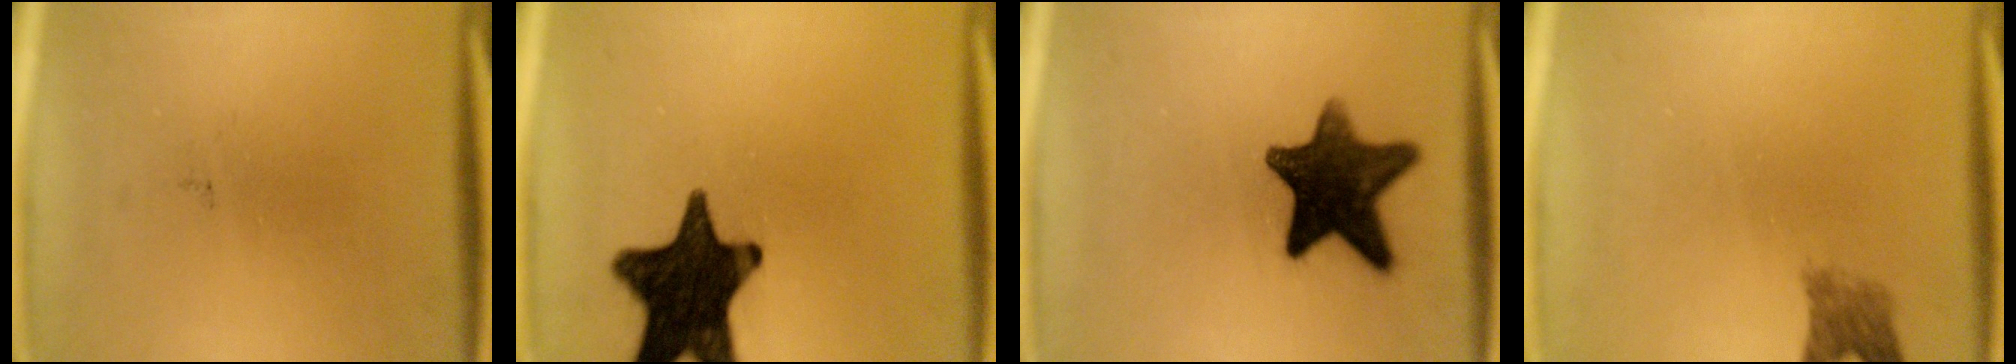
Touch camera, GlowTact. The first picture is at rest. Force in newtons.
{"total": 17.9}
{"total": 13.4}
{"total": 2.7}